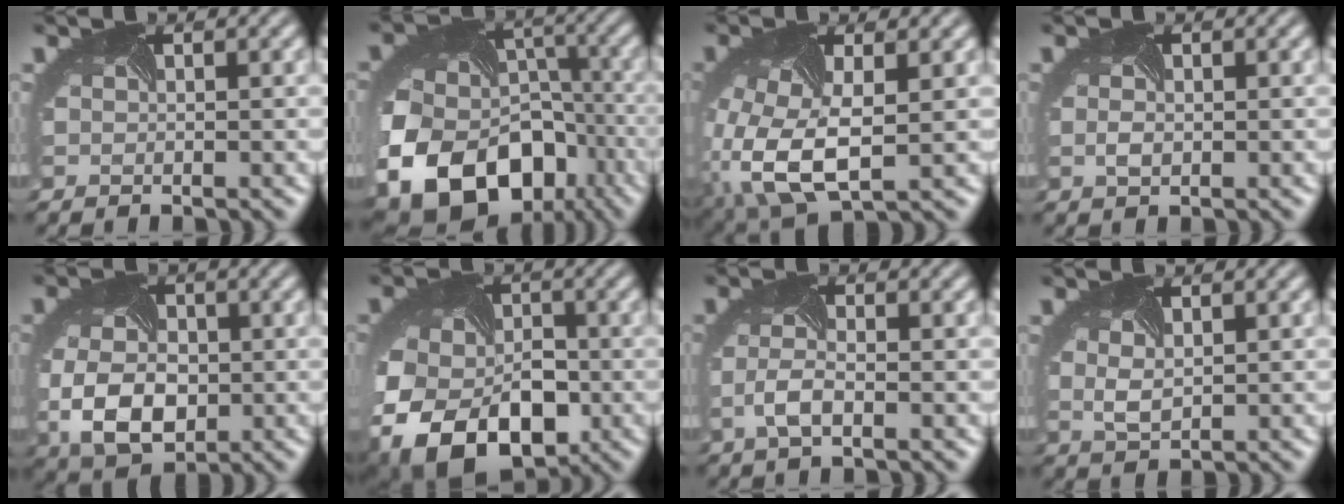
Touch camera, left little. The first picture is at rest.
{"total": 18.7, "force": [-8.7, 14.0, 8.9], "torque": [-0.181, -0.063, -0.121]}
{"total": 9.1, "force": [-2.6, 4.8, 7.3], "torque": [-0.187, -0.026, -0.043]}
{"total": 0.9, "force": [-0.3, 0.6, 0.6], "torque": [-0.021, -0.003, -0.002]}
{"total": 6.9, "force": [-1.2, 4.7, 4.9], "torque": [-0.104, -0.016, -0.014]}
{"total": 13.4, "force": [-4.3, 9.8, 8.1], "torque": [-0.155, -0.038, -0.059]}
{"total": 2.2, "force": [-1.0, 0.7, 1.8], "torque": [-0.051, -0.005, -0.021]}
{"total": 1.7, "force": [0.6, 0.9, 1.3], "torque": [-0.033, -0.004, 0.018]}